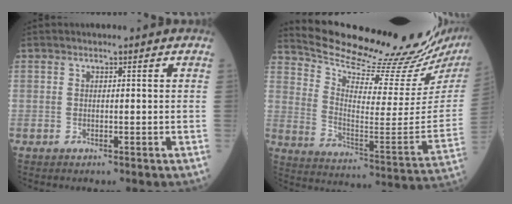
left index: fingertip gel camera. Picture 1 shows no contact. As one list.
[{"total": 25.5, "force": [23.8, 0.3, 9.3], "torque": [-0.160, -0.116, 0.329]}]